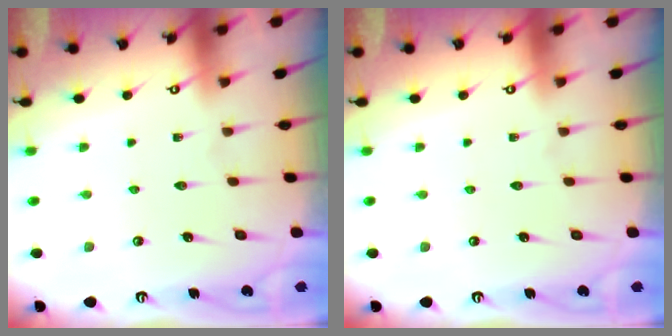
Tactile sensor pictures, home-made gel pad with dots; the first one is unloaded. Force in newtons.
{"total": 0.0}